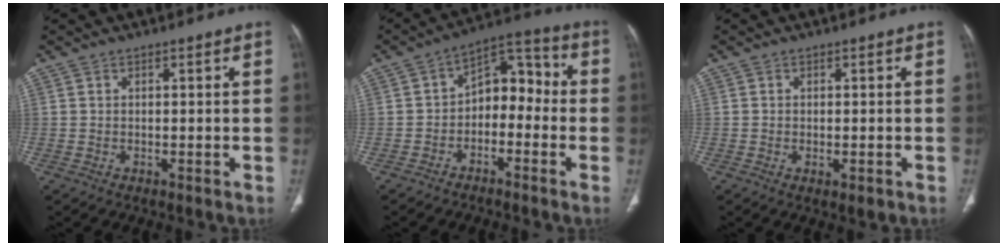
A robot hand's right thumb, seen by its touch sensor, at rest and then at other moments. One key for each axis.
{"total": 9.6, "fx": -2.1, "fy": 6.5, "fz": 6.8, "tx": -0.063, "ty": 0.052, "tz": -0.048}
{"total": 2.1, "fx": -0.8, "fy": 0.8, "fz": 1.8, "tx": -0.025, "ty": 0.000, "tz": -0.004}